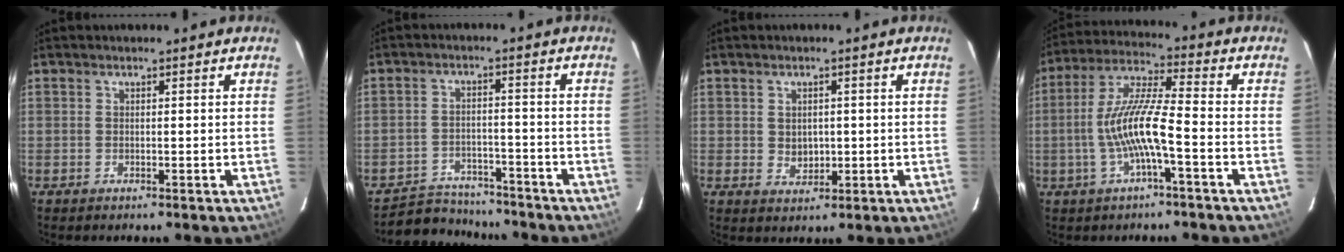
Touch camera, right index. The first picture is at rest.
{"total": 10.6, "force": [-9.7, 3.6, 2.0], "torque": [-0.063, 0.015, -0.141]}
{"total": 2.5, "force": [0.2, 2.1, 1.2], "torque": [-0.018, 0.003, 0.007]}
{"total": 10.8, "force": [-3.1, 1.2, 10.3], "torque": [-0.217, 0.008, -0.058]}